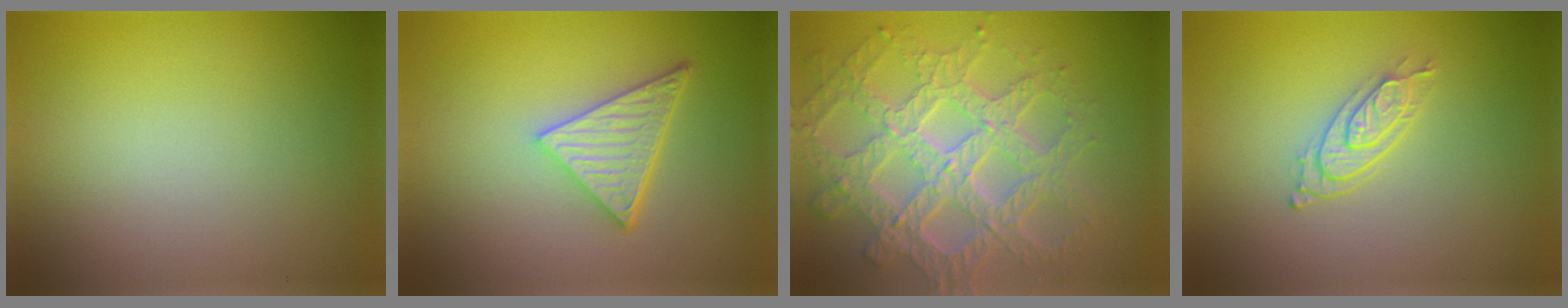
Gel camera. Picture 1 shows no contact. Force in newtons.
{"total": 5.0, "press": 3.7, "slide": 3.5}
{"total": 7.5, "press": 6.2, "slide": 4.3}
{"total": 2.8, "press": 2.2, "slide": 1.7}